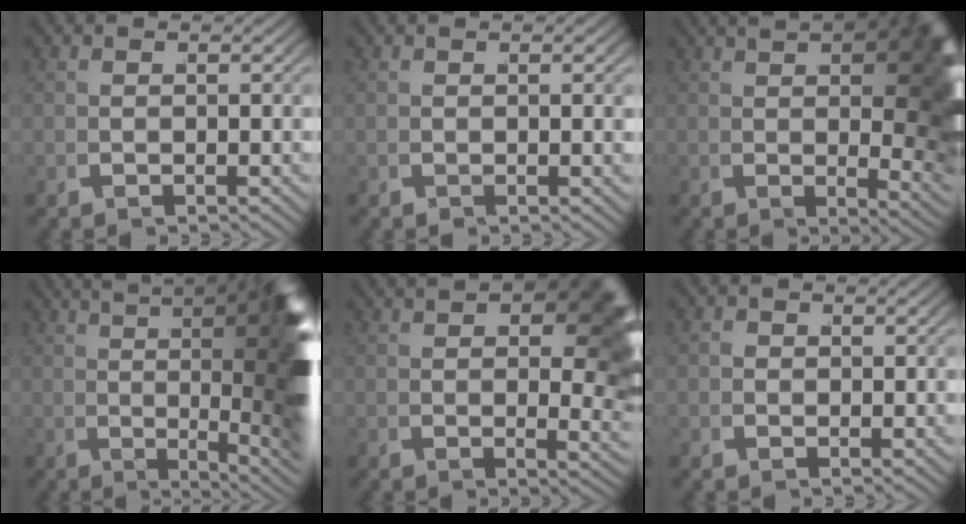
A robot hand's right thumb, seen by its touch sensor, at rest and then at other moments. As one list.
[{"total": 1.0, "force": [0.2, 0.4, 0.9], "torque": [-0.024, 0.001, 0.004]}, {"total": 17.0, "force": [2.6, 6.9, 15.4], "torque": [-0.168, -0.010, 0.046]}, {"total": 24.0, "force": [3.0, 8.8, 22.1], "torque": [-0.280, -0.003, 0.043]}, {"total": 12.5, "force": [2.6, 5.7, 10.7], "torque": [-0.106, -0.007, 0.039]}, {"total": 0.7, "force": [0.1, 0.6, 0.3], "torque": [-0.013, -0.003, 0.002]}]